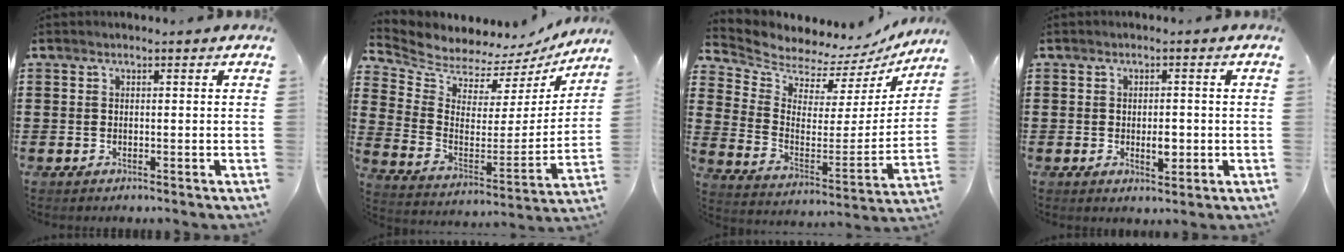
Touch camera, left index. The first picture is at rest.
{"total": 5.7, "force": [5.6, 1.2, -0.1], "torque": [-0.039, -0.057, 0.095]}
{"total": 5.8, "force": [5.7, 1.3, 0.0], "torque": [-0.042, -0.057, 0.094]}
{"total": 2.9, "force": [-0.3, 1.5, 2.5], "torque": [-0.031, -0.004, -0.009]}